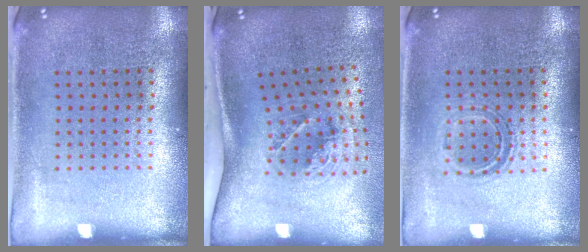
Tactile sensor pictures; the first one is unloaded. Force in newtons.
{"total": 2.1, "press": 1.3, "slide": 1.6}
{"total": 1.1, "press": 0.9, "slide": 0.6}